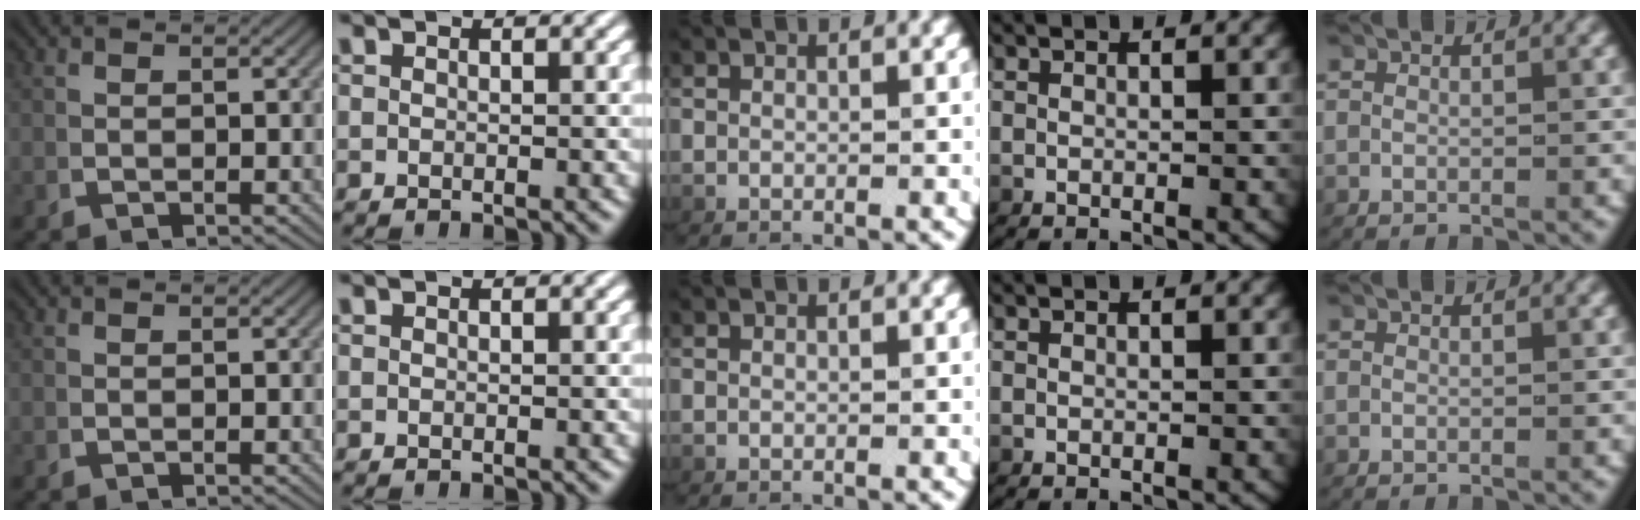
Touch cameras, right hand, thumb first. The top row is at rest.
{}